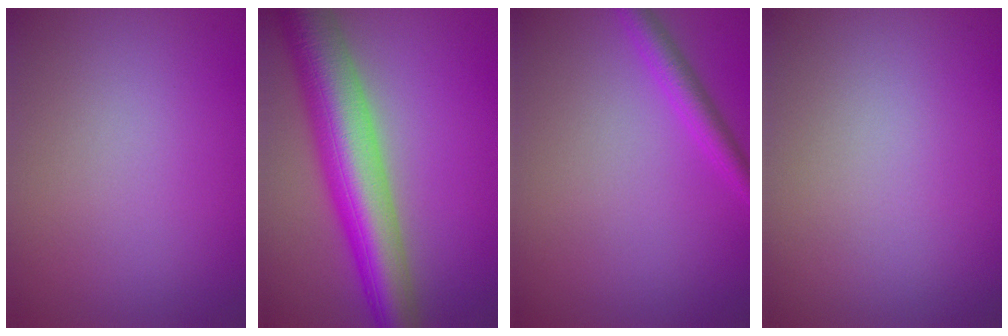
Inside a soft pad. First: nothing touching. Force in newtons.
{"total": 10.4, "press": 10.4, "slide": 0.4}
{"total": 2.4, "press": 2.4, "slide": 0.1}
{"total": 0.0}